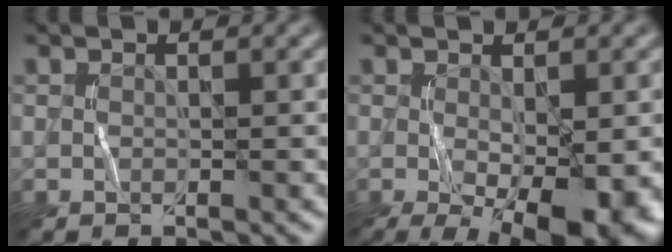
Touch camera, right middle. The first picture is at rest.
{"total": 8.9, "force": [-2.6, 3.3, 7.9], "torque": [-0.133, -0.025, -0.022]}